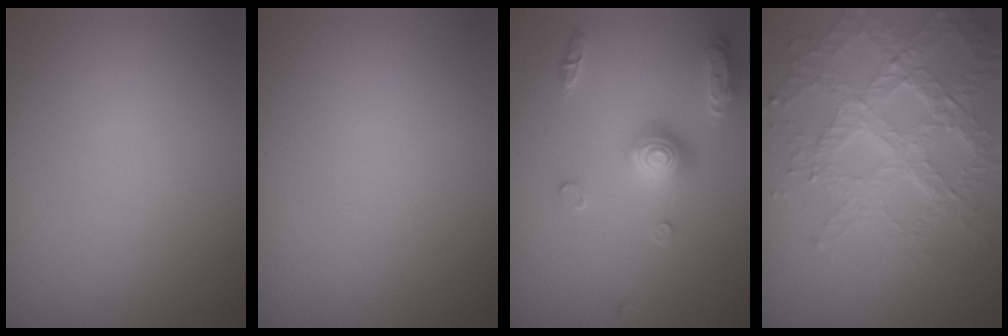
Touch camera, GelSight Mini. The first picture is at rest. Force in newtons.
{"total": 0.0}
{"total": 2.9, "press": 2.9, "slide": 0.2}
{"total": 6.4, "press": 5.0, "slide": 4.0}